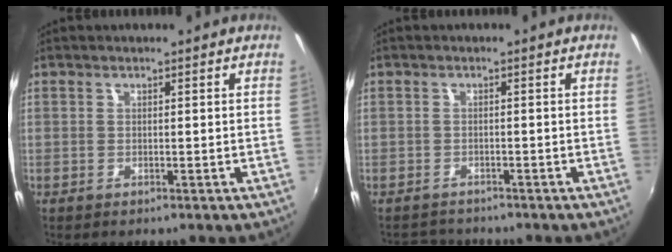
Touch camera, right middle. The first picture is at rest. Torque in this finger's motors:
{"motor_torque": [-1.22, 0.13, -0.27, -0.15]}